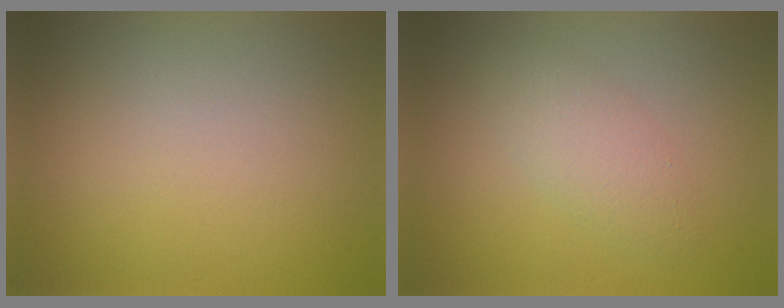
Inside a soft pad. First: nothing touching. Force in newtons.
{"total": 2.7, "press": 2.7, "slide": 0.2}